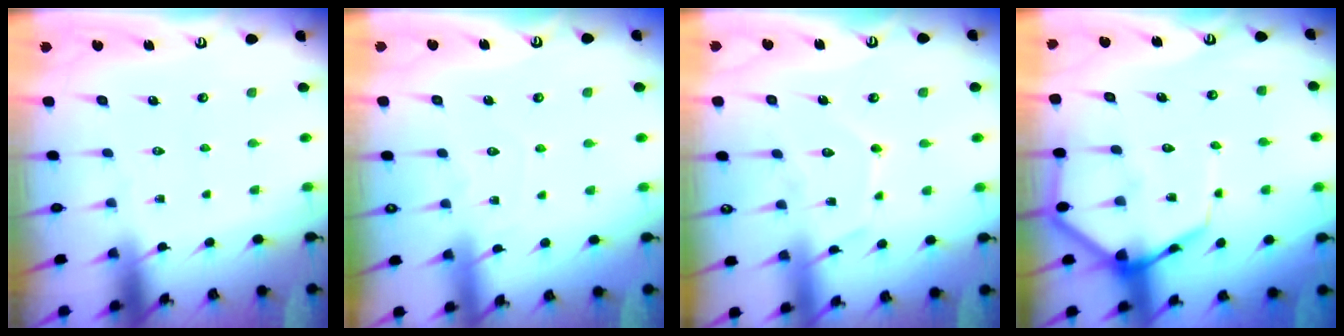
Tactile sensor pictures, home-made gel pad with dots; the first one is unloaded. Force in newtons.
{"total": 5.1, "press": 5.0, "slide": 0.6}
{"total": 9.8, "press": 9.8, "slide": 0.8}
{"total": 11.0, "press": 11.0, "slide": 1.0}